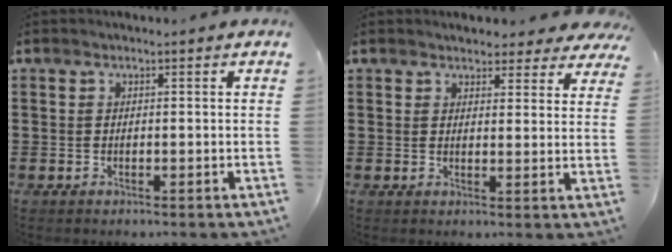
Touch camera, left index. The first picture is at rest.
{"total": 3.5, "force": [3.4, 0.8, 0.7], "torque": [-0.016, -0.009, 0.060]}